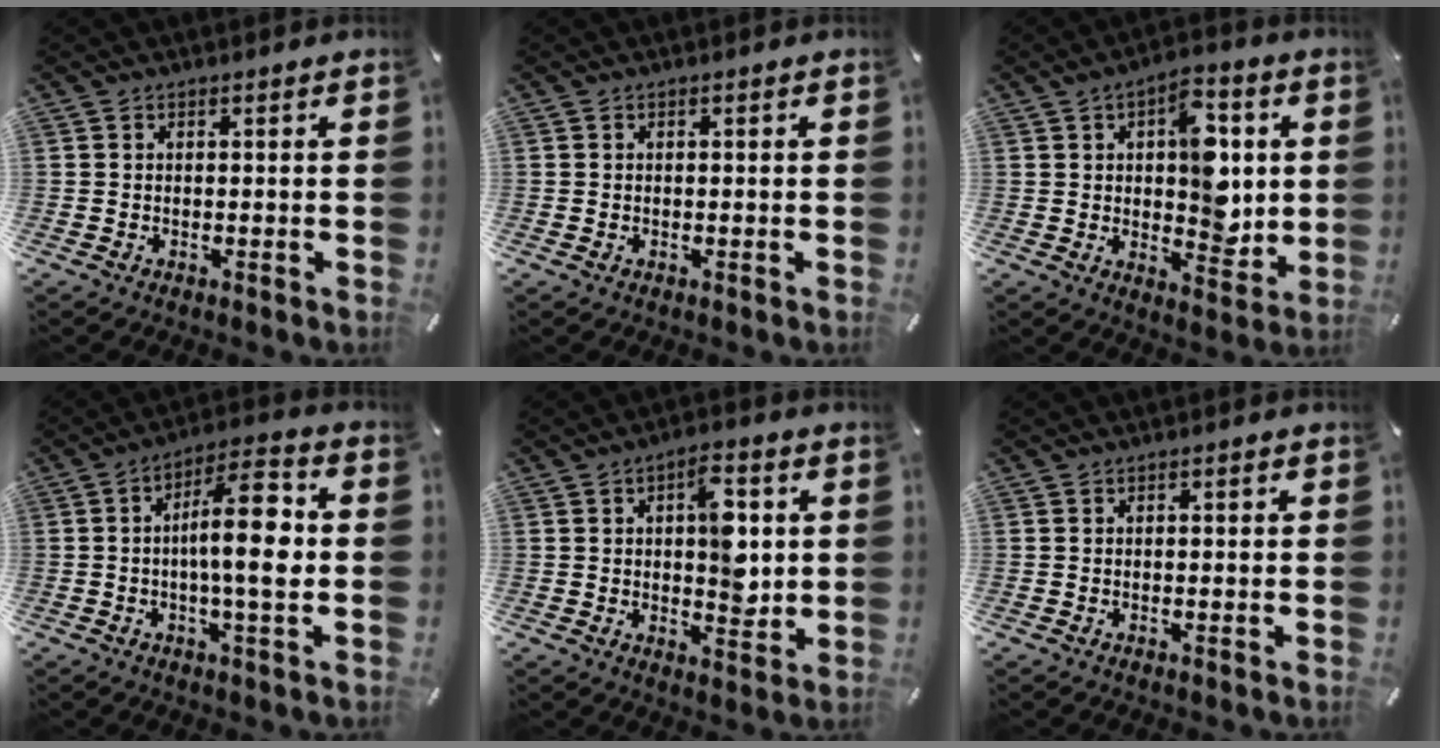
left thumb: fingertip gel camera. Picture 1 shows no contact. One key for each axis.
{"total": 0.0}
{"total": 13.4, "fx": 1.9, "fy": 8.3, "fz": 10.4, "tx": -0.111, "ty": -0.007, "tz": 0.032}
{"total": 14.2, "fx": -0.1, "fy": 3.8, "fz": 13.6, "tx": -0.226, "ty": 0.002, "tz": -0.011}
{"total": 10.9, "fx": 1.9, "fy": 6.2, "fz": 8.7, "tx": -0.100, "ty": -0.007, "tz": 0.027}
{"total": 0.6, "fx": 0.0, "fy": 0.2, "fz": 0.5, "tx": -0.010, "ty": 0.001, "tz": -0.001}